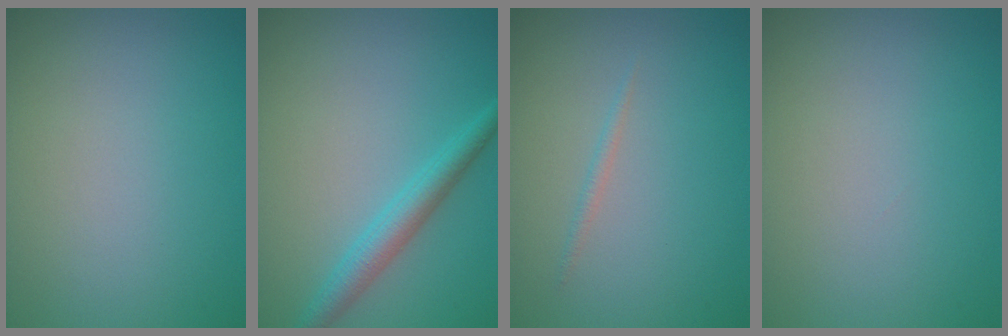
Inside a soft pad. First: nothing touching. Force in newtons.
{"total": 2.9, "press": 2.9, "slide": 0.1}
{"total": 0.6, "press": 0.6, "slide": 0.0}
{"total": 0.0}